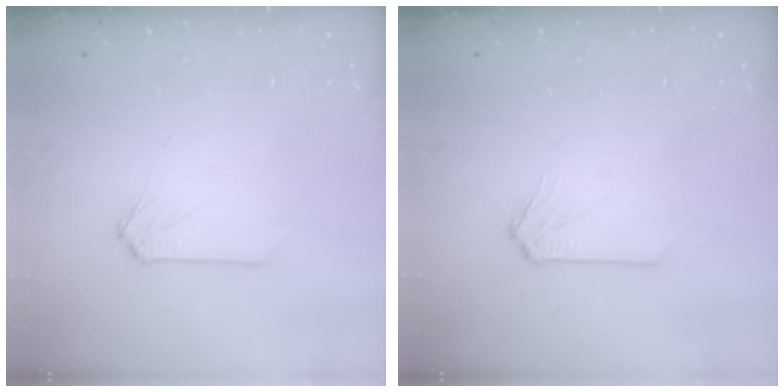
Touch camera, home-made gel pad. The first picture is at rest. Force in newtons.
{"total": 0.5, "press": 0.5, "slide": 0.0}